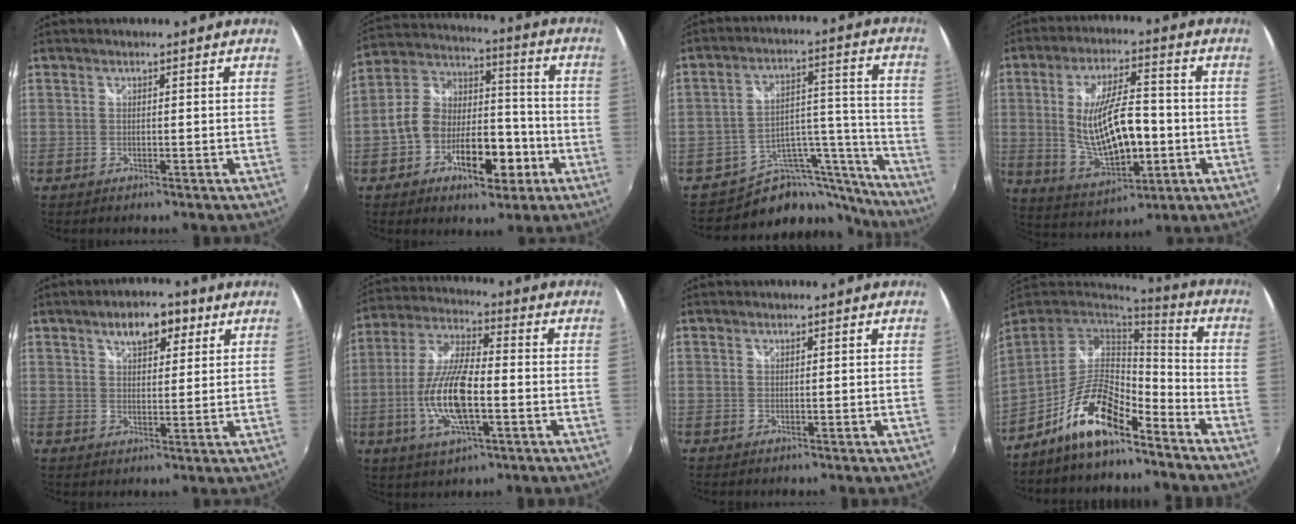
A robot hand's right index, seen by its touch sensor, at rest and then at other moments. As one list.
[{"total": 14.9, "force": [-5.7, 8.9, 10.5], "torque": [-0.197, 0.030, -0.080]}, {"total": 15.2, "force": [-13.3, 6.9, 2.7], "torque": [-0.027, 0.069, -0.193]}, {"total": 15.2, "force": [-1.5, 5.9, 13.9], "torque": [-0.260, -0.009, -0.004]}, {"total": 7.2, "force": [4.1, 3.5, 4.8], "torque": [-0.076, 0.021, 0.063]}, {"total": 14.0, "force": [-3.4, 4.5, 12.8], "torque": [-0.263, -0.006, -0.065]}, {"total": 0.0}, {"total": 13.2, "force": [-9.0, 4.1, 8.8], "torque": [-0.177, 0.002, -0.164]}]